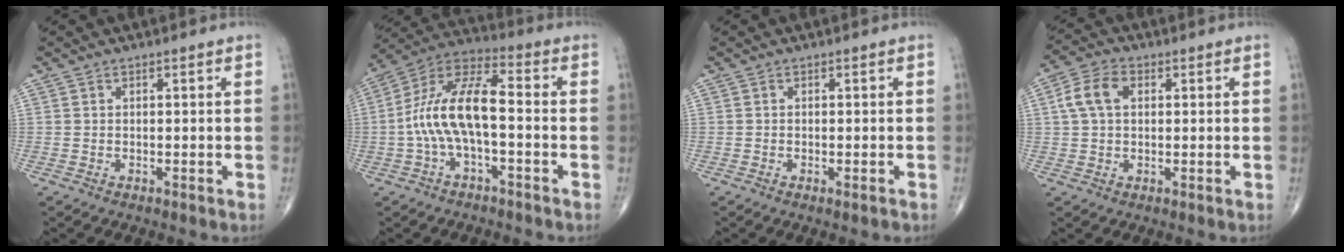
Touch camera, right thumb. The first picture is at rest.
{"total": 13.2, "force": [-2.0, 5.3, 11.9], "torque": [-0.239, 0.050, -0.044]}
{"total": 1.0, "force": [-0.6, 0.2, 0.8], "torque": [-0.011, -0.002, -0.008]}
{"total": 6.6, "force": [1.5, 4.3, 4.8], "torque": [-0.095, 0.017, 0.024]}